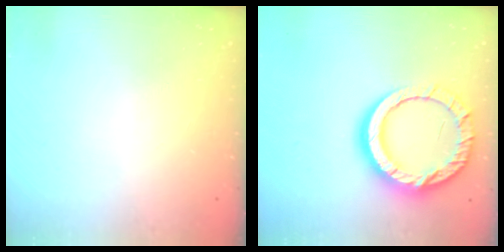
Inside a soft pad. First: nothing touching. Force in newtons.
{"total": 16.4, "press": 16.3, "slide": 1.6}